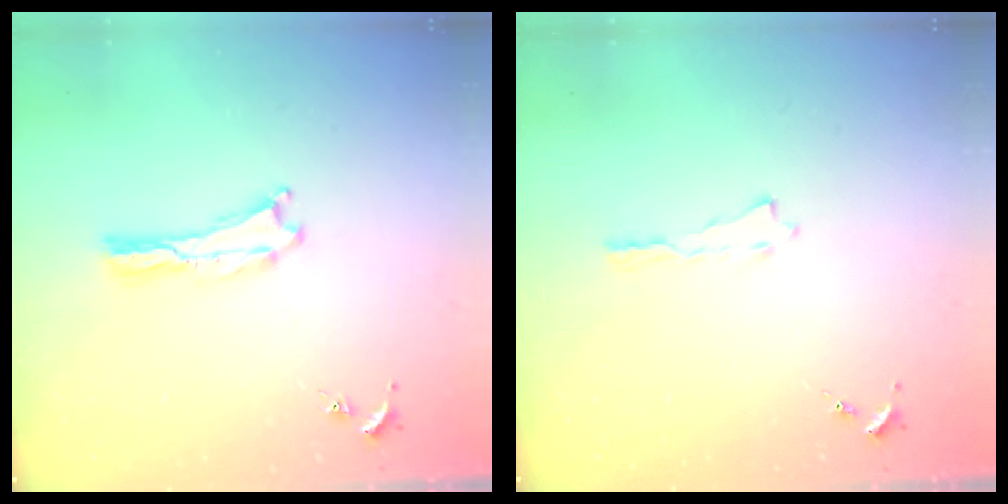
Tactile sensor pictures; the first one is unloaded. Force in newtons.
{"total": 0.0}